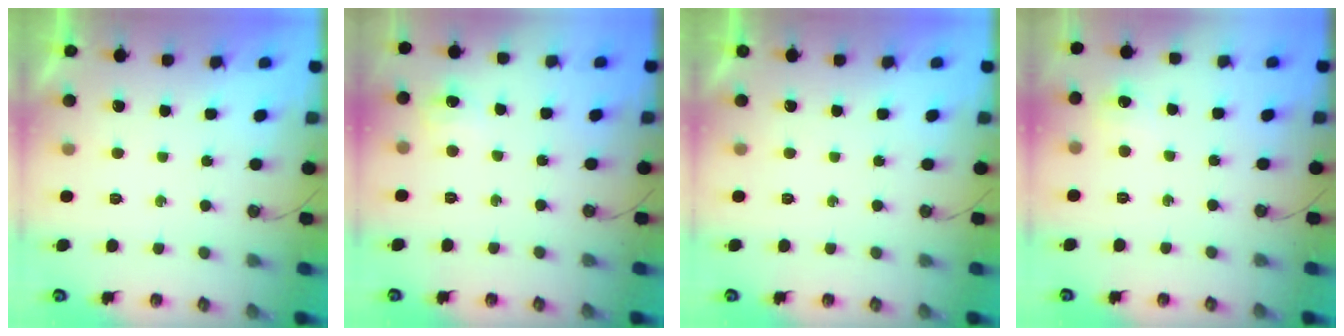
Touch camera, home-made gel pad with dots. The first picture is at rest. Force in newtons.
{"total": 5.7, "press": 5.6, "slide": 0.8}
{"total": 0.0}
{"total": 3.8, "press": 3.8, "slide": 0.7}